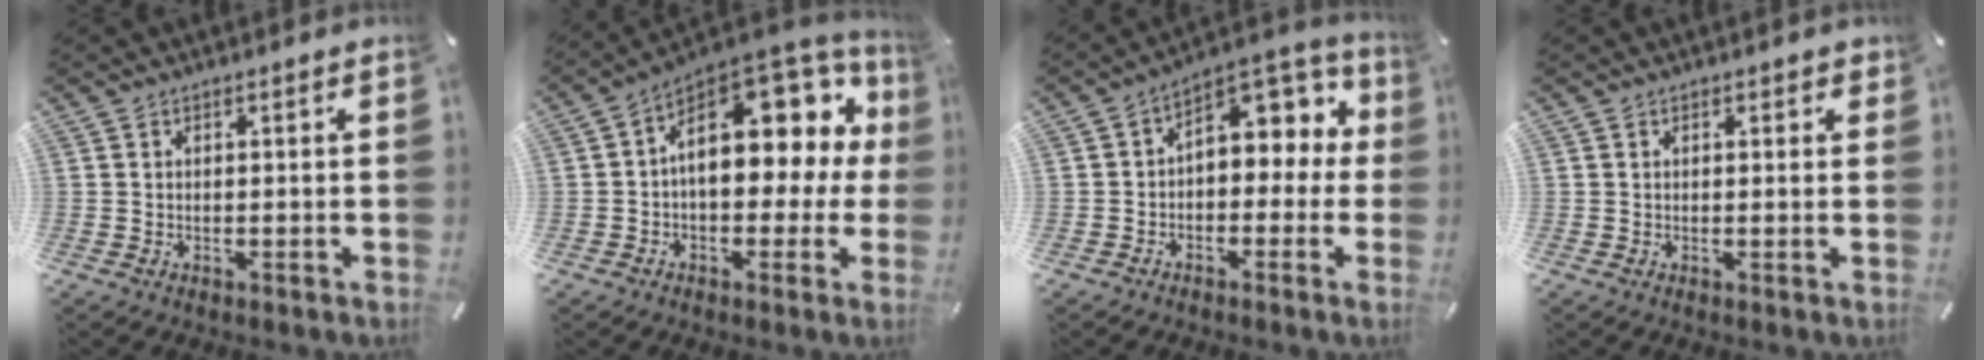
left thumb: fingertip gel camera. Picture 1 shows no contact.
{"total": 17.9, "force": [5.5, 10.7, 13.2], "torque": [-0.170, -0.040, 0.097]}
{"total": 7.7, "force": [2.3, 5.6, 4.6], "torque": [-0.058, -0.025, 0.039]}
{"total": 0.7, "force": [0.3, 0.5, 0.3], "torque": [0.002, 0.000, 0.004]}